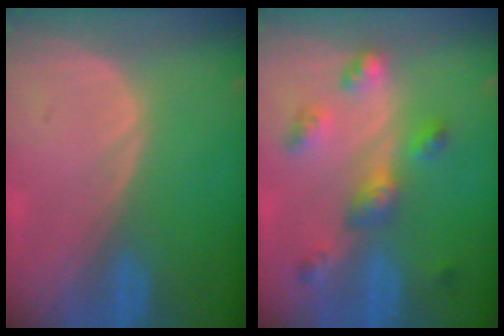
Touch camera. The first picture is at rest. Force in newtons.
{"total": 6.5, "press": 5.8, "slide": 3.0}